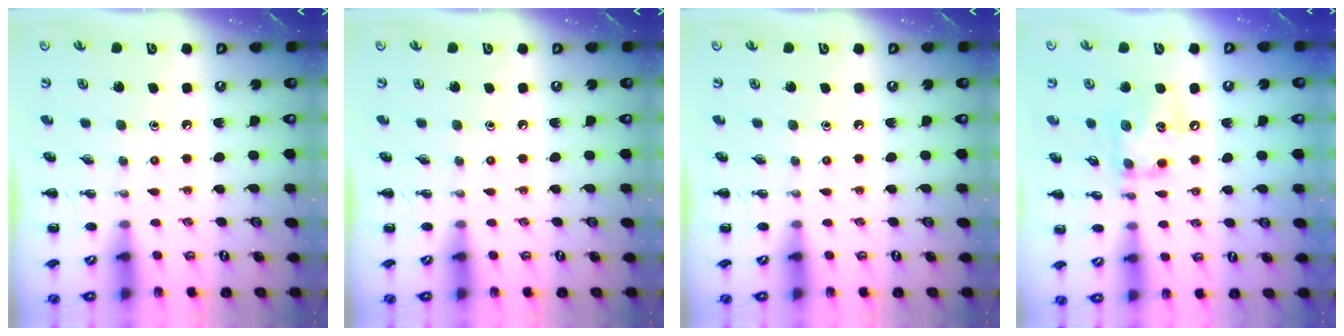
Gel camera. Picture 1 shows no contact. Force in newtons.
{"total": 0.0}
{"total": 0.0}
{"total": 12.3, "press": 12.2, "slide": 1.9}